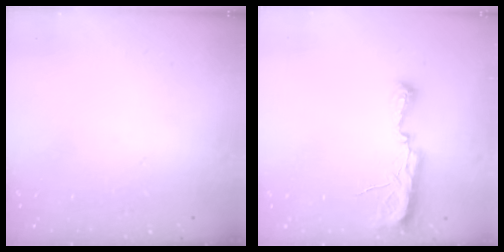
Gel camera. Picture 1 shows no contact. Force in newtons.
{"total": 8.1, "press": 8.1, "slide": 1.0}